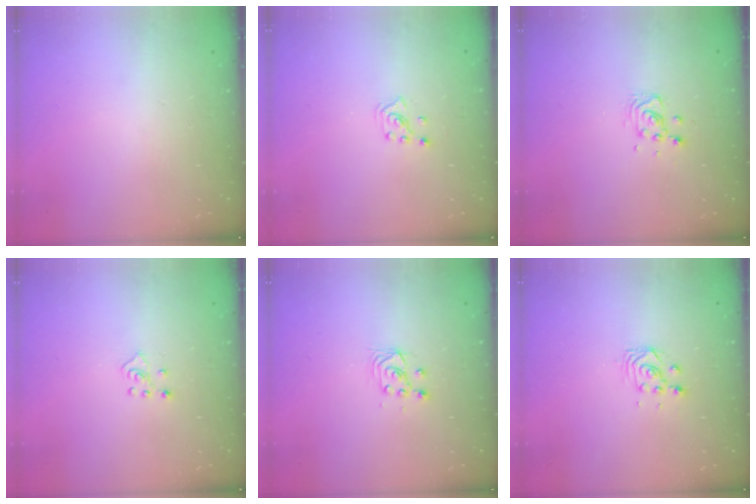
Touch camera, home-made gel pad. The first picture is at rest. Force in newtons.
{"total": 2.6, "press": 2.6, "slide": 0.5}
{"total": 6.2, "press": 6.0, "slide": 1.6}
{"total": 2.3, "press": 2.3, "slide": 0.5}
{"total": 2.9, "press": 2.7, "slide": 1.0}
{"total": 2.9, "press": 2.9, "slide": 0.4}